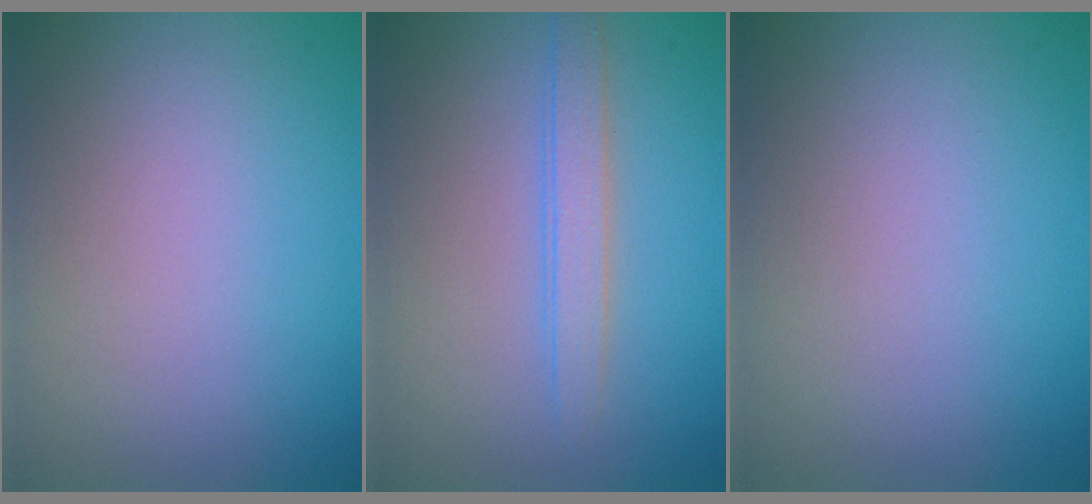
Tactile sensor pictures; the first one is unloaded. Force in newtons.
{"total": 2.2, "press": 2.2, "slide": 0.1}
{"total": 0.0}